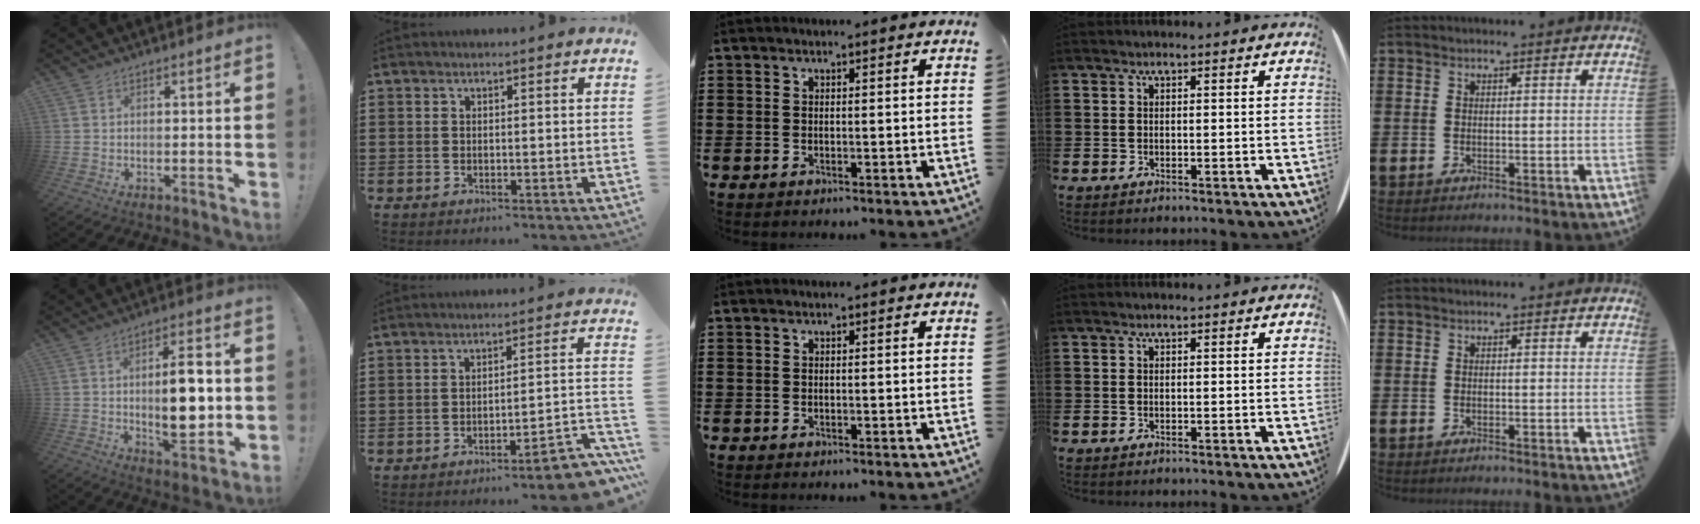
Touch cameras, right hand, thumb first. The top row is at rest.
{"thumb": {"total": 13.1, "force": [0.4, 4.6, 12.3], "torque": [-0.199, -0.008, -0.005]}, "index": {"total": 5.3, "force": [-4.4, 0.4, 3.0], "torque": [-0.048, -0.012, -0.082]}}